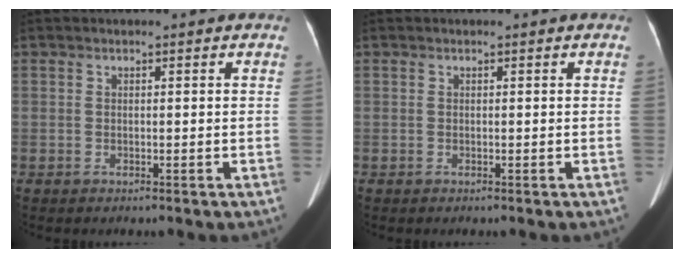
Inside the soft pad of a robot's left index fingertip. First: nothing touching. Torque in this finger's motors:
{"motor_torque": [-0.04, 0.12, 0.00, -0.01]}